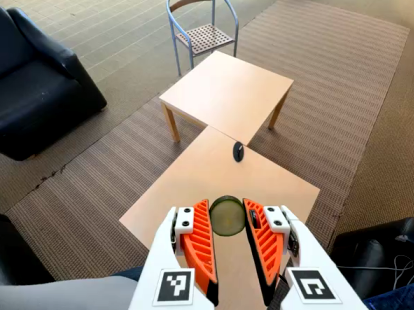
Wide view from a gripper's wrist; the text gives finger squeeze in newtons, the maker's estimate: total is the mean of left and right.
{"total": 7.8, "left": 8.2, "right": 7.4}